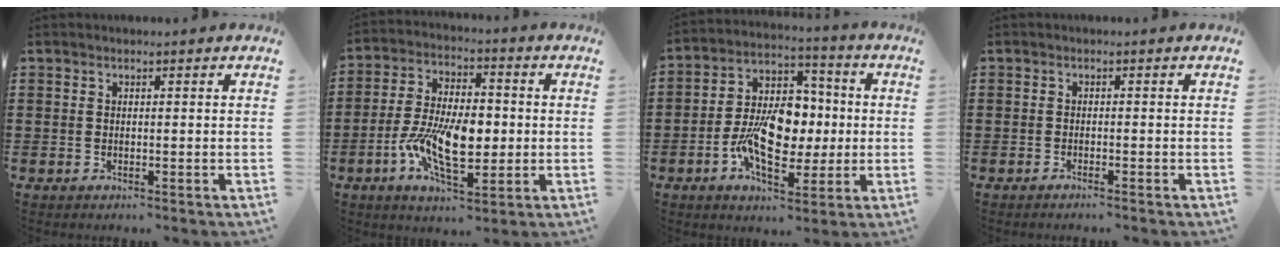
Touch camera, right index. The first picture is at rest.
{"total": 11.2, "force": [-2.1, 5.6, 9.5], "torque": [-0.193, -0.002, -0.041]}
{"total": 11.3, "force": [-1.8, 7.0, 8.7], "torque": [-0.174, 0.004, -0.036]}
{"total": 0.8, "force": [-0.8, -0.1, 0.3], "torque": [-0.005, 0.000, -0.015]}